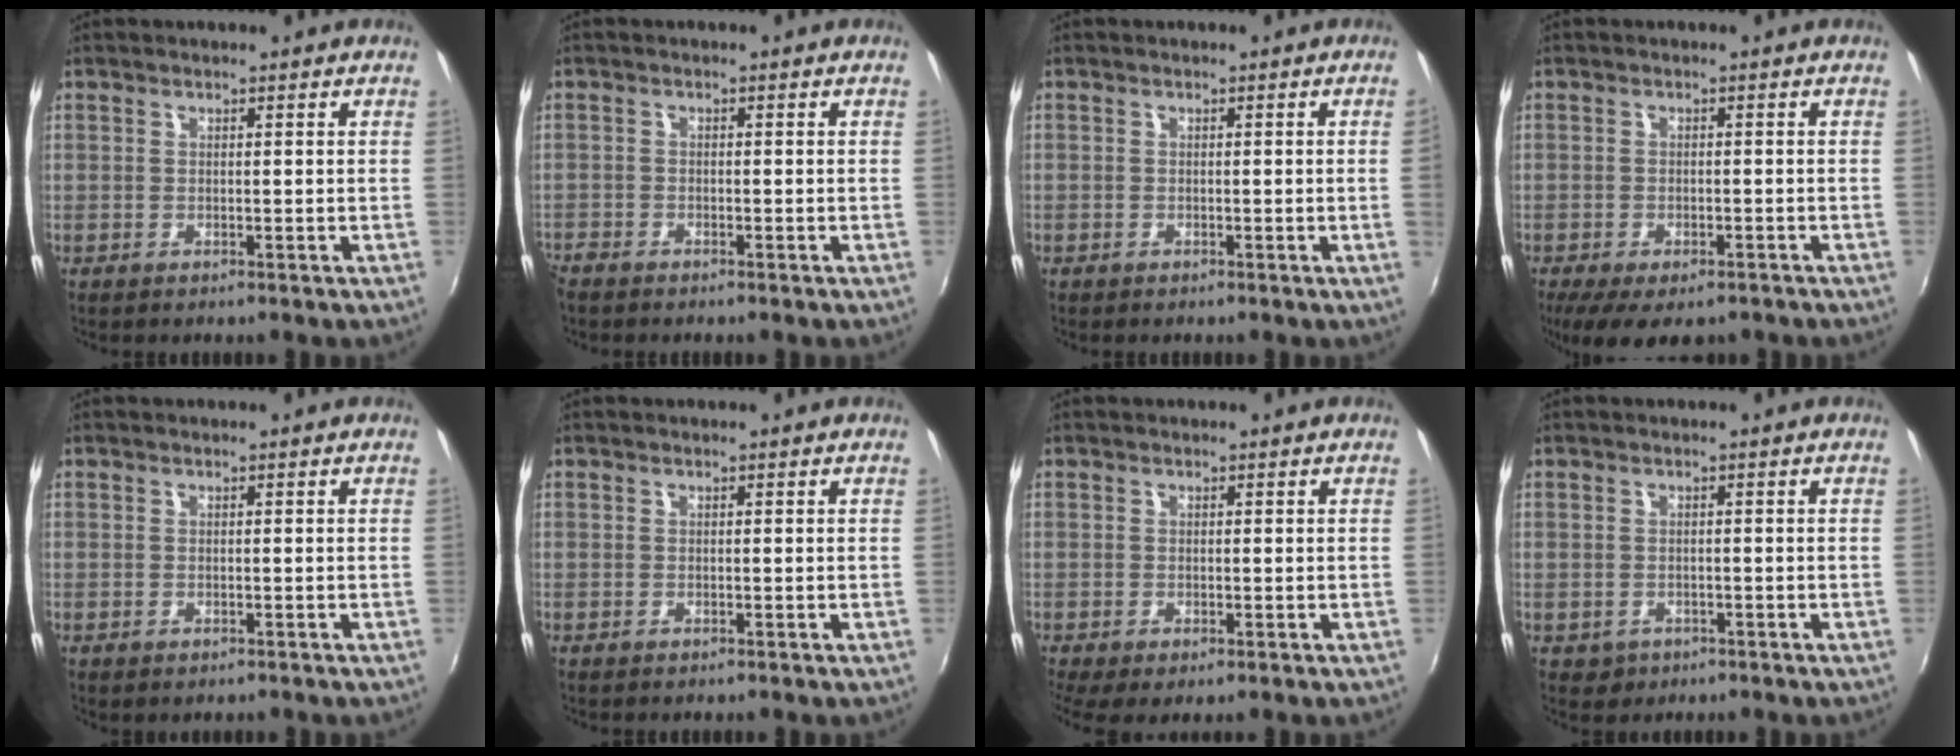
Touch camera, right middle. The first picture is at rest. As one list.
[{"total": 2.3, "force": [-2.1, 0.8, 0.5], "torque": [-0.018, -0.010, -0.044]}, {"total": 0.7, "force": [-0.2, -0.4, 0.6], "torque": [-0.009, -0.002, -0.004]}, {"total": 9.6, "force": [-6.6, 3.9, 5.7], "torque": [-0.126, -0.034, -0.099]}, {"total": 0.0}, {"total": 0.0}, {"total": 2.6, "force": [-0.6, 0.9, 2.3], "torque": [-0.045, -0.011, -0.007]}, {"total": 2.4, "force": [-0.8, 2.1, 0.7], "torque": [-0.019, -0.003, -0.006]}]